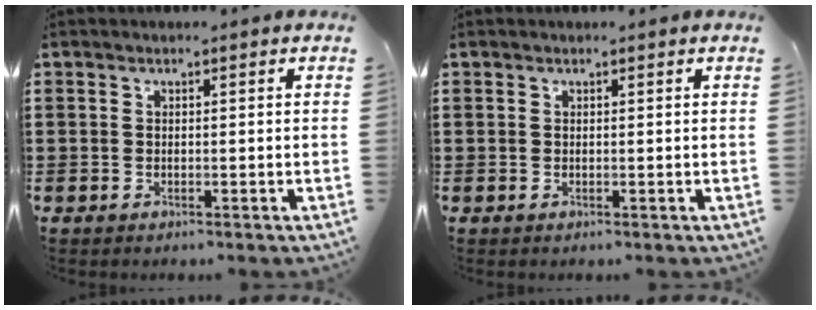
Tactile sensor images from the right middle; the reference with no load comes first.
{"total": 0.0}